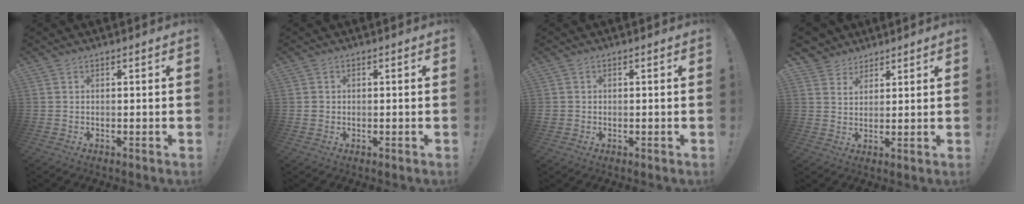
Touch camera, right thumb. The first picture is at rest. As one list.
[{"total": 1.6, "force": [0.4, 1.5, 0.2], "torque": [-0.004, 0.006, 0.006]}, {"total": 1.5, "force": [0.2, 1.5, 0.3], "torque": [-0.004, 0.005, 0.004]}, {"total": 4.7, "force": [3.5, 3.1, -0.1], "torque": [-0.006, -0.027, 0.069]}]